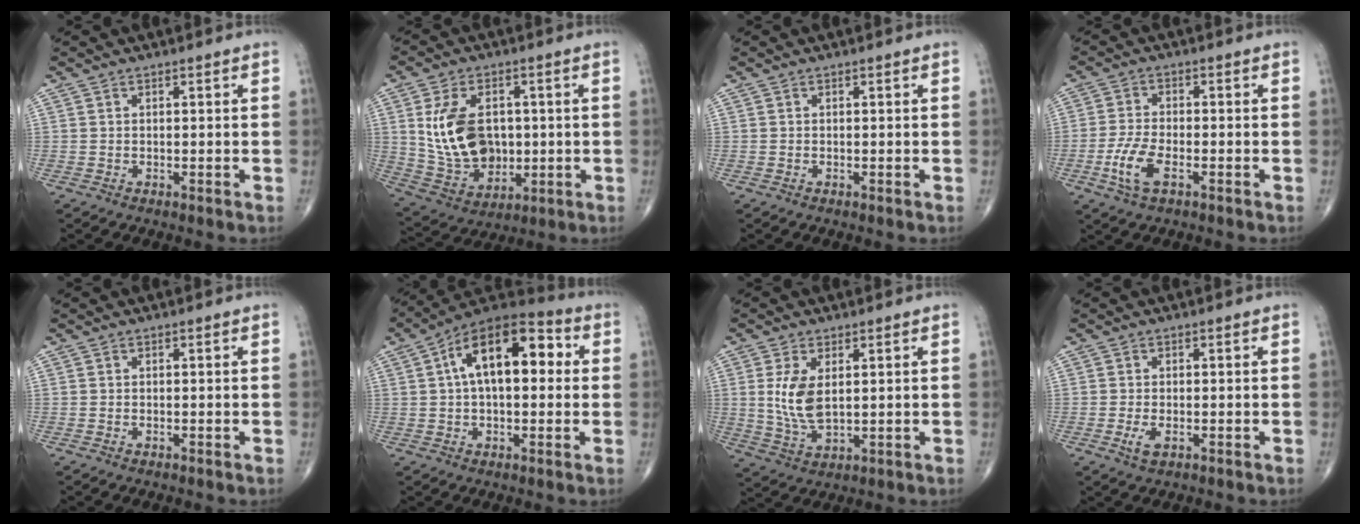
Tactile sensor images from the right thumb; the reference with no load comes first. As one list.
[{"total": 14.6, "force": [1.5, 10.1, 10.4], "torque": [-0.161, -0.007, 0.044]}, {"total": 0.0}, {"total": 6.4, "force": [-2.6, 2.7, 5.2], "torque": [-0.121, 0.008, -0.050]}, {"total": 0.0}, {"total": 16.6, "force": [3.2, 8.5, 13.9], "torque": [-0.197, 0.039, 0.039]}, {"total": 7.6, "force": [1.4, 3.9, 6.4], "torque": [-0.125, -0.013, 0.037]}, {"total": 2.5, "force": [-0.8, 1.2, 2.1], "torque": [-0.045, -0.004, -0.014]}]